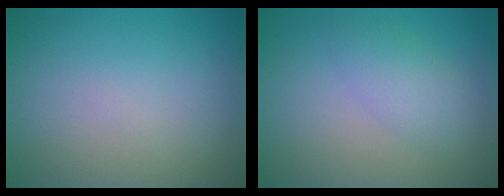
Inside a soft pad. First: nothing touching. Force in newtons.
{"total": 2.8, "press": 2.8, "slide": 0.2}